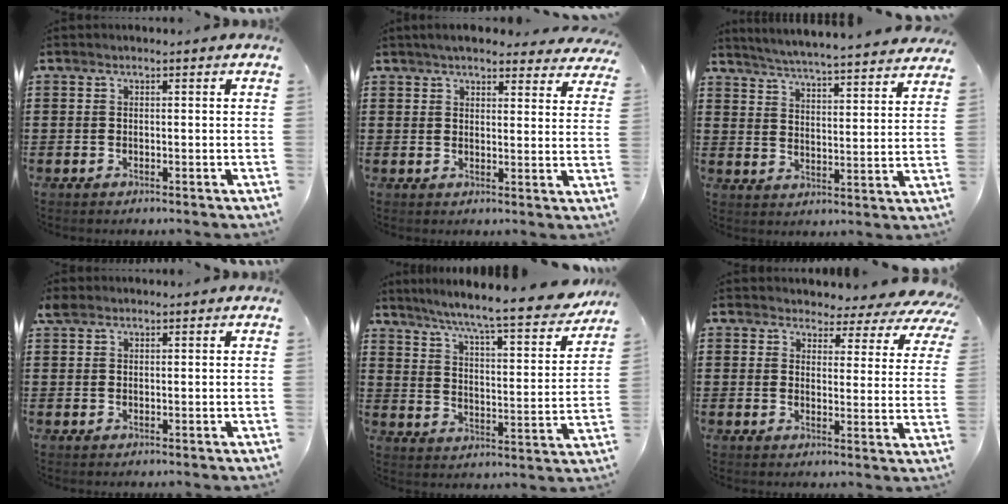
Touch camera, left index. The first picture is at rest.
{"total": 4.6, "force": [4.3, 0.8, 1.6], "torque": [-0.037, -0.013, 0.076]}
{"total": 5.0, "force": [4.8, -0.9, 1.0], "torque": [-0.041, -0.042, 0.078]}
{"total": 1.4, "force": [0.9, 0.8, 0.7], "torque": [-0.018, 0.005, 0.016]}
{"total": 8.0, "force": [6.9, -0.4, 3.9], "torque": [-0.089, -0.053, 0.107]}
{"total": 3.3, "force": [3.1, 1.0, 0.7], "torque": [-0.026, -0.021, 0.050]}